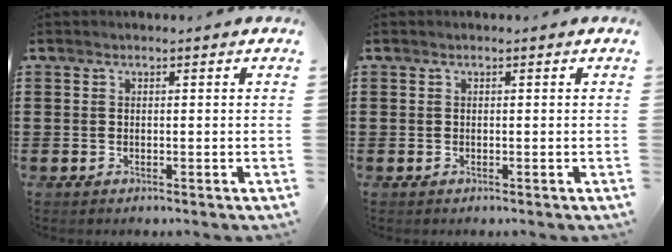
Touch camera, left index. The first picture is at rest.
{"total": 0.0}